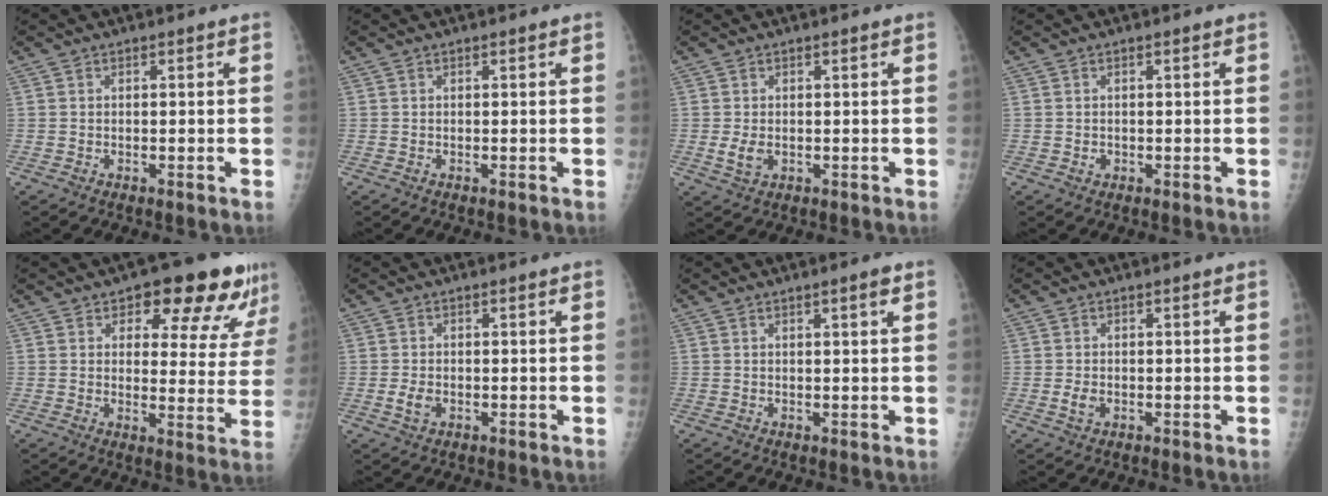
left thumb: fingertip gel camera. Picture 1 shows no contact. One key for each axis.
{"total": 0.0}
{"total": 2.9, "fx": -0.1, "fy": 1.7, "fz": 2.3, "tx": -0.045, "ty": -0.007, "tz": 0.003}
{"total": 0.7, "fx": -0.1, "fy": 0.6, "fz": 0.4, "tx": -0.002, "ty": 0.001, "tz": 0.000}
{"total": 14.6, "fx": 9.3, "fy": 6.4, "fz": 9.1, "tx": -0.060, "ty": -0.044, "tz": 0.112}
{"total": 2.3, "fx": -0.5, "fy": 1.5, "fz": 1.7, "tx": -0.033, "ty": -0.001, "tz": -0.009}
{"total": 1.7, "fx": 1.0, "fy": 0.0, "fz": 1.4, "tx": -0.022, "ty": -0.004, "tz": 0.015}
{"total": 1.9, "fx": -0.3, "fy": 1.2, "fz": 1.4, "tx": -0.025, "ty": -0.002, "tz": -0.004}